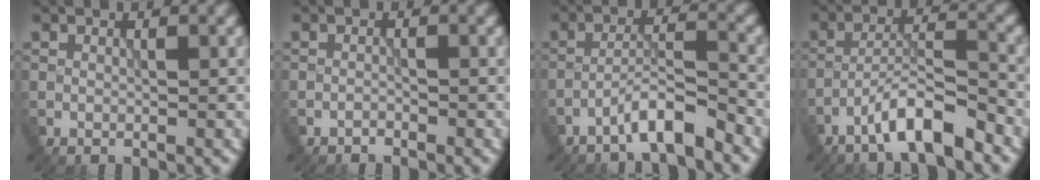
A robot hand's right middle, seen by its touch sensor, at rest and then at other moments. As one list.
[{"total": 0.6, "force": [-0.6, 0.1, 0.0], "torque": [0.002, 0.001, -0.014]}, {"total": 3.8, "force": [-3.0, 0.3, 2.3], "torque": [-0.036, 0.014, -0.061]}, {"total": 5.1, "force": [-3.6, 0.7, 3.6], "torque": [-0.059, 0.015, -0.070]}]